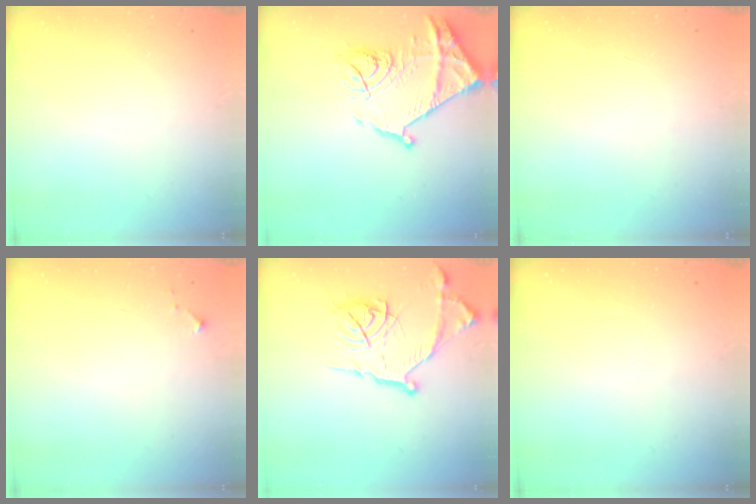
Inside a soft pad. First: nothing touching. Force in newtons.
{"total": 18.1, "press": 18.0, "slide": 1.6}
{"total": 1.5, "press": 1.5, "slide": 0.1}
{"total": 2.6, "press": 2.6, "slide": 0.4}
{"total": 17.5, "press": 17.4, "slide": 1.6}
{"total": 0.0}